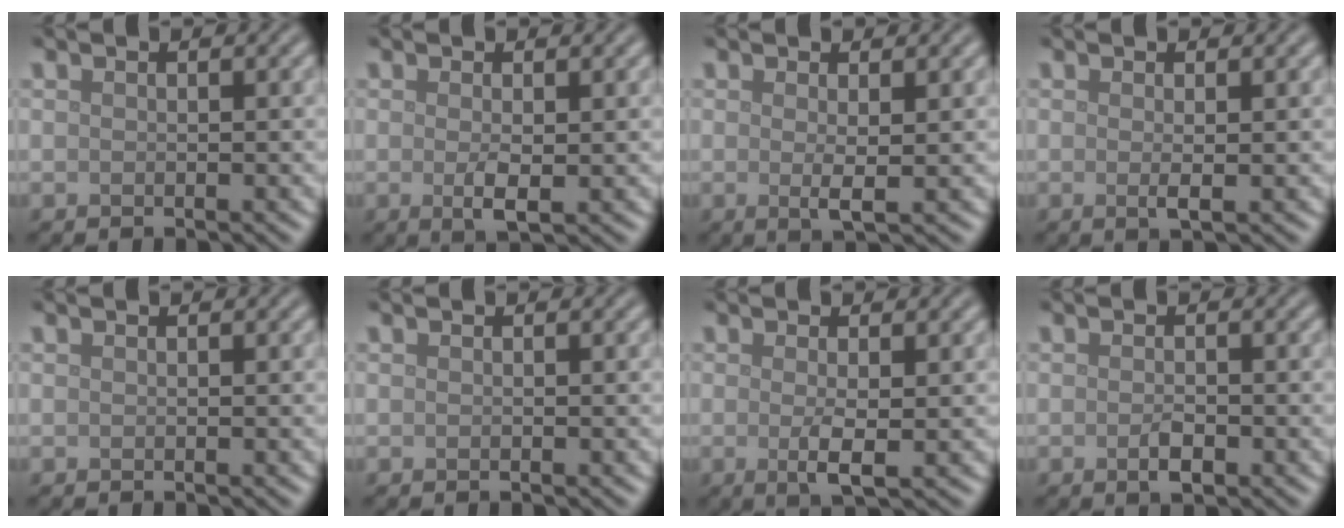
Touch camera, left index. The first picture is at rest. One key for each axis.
{"total": 1.9, "fx": -0.1, "fy": 0.5, "fz": 1.9, "tx": -0.034, "ty": -0.005, "tz": 0.000}
{"total": 1.8, "fx": 0.2, "fy": 0.3, "fz": 1.8, "tx": -0.033, "ty": -0.006, "tz": 0.002}
{"total": 1.2, "fx": 0.0, "fy": 0.2, "fz": 1.2, "tx": -0.022, "ty": -0.002, "tz": -0.002}
{"total": 0.0}
{"total": 0.0}
{"total": 2.4, "fx": -0.2, "fy": 0.4, "fz": 2.3, "tx": -0.045, "ty": -0.006, "tz": -0.001}
{"total": 1.6, "fx": -0.6, "fy": 0.7, "fz": 1.3, "tx": -0.027, "ty": -0.003, "tz": -0.012}